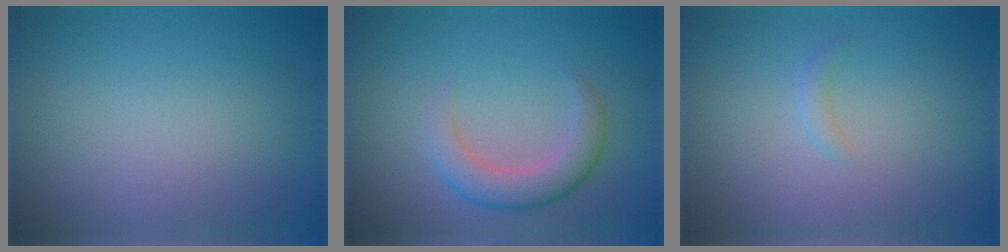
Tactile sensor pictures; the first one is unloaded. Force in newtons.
{"total": 3.8, "press": 3.8, "slide": 0.4}
{"total": 0.8, "press": 0.8, "slide": 0.1}